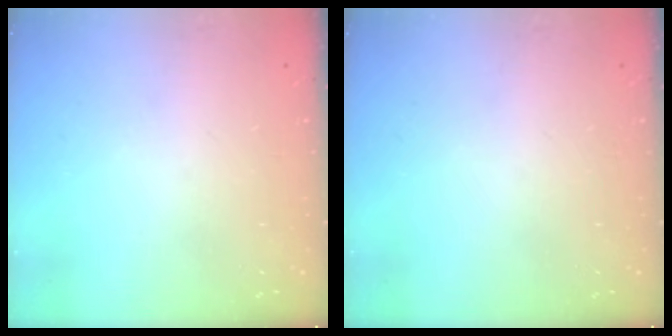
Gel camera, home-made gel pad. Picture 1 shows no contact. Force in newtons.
{"total": 0.0}